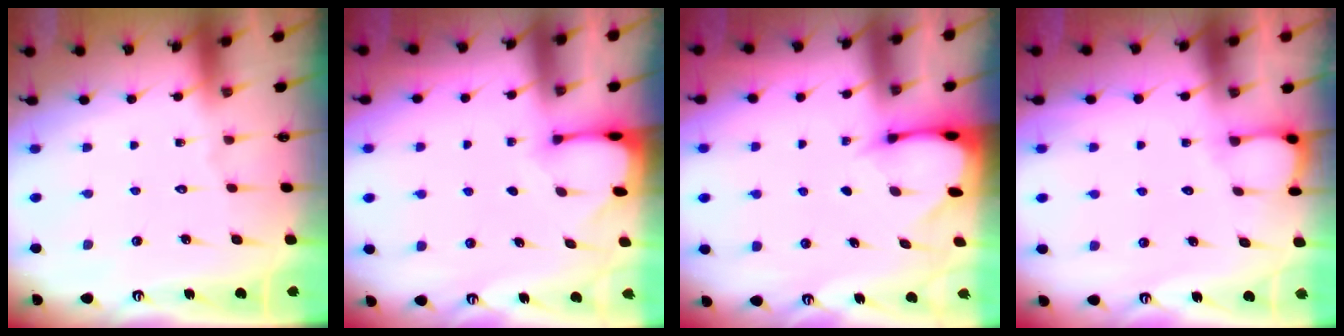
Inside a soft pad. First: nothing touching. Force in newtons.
{"total": 2.7, "press": 2.7, "slide": 0.3}
{"total": 2.7, "press": 2.7, "slide": 0.3}
{"total": 2.7, "press": 2.7, "slide": 0.3}